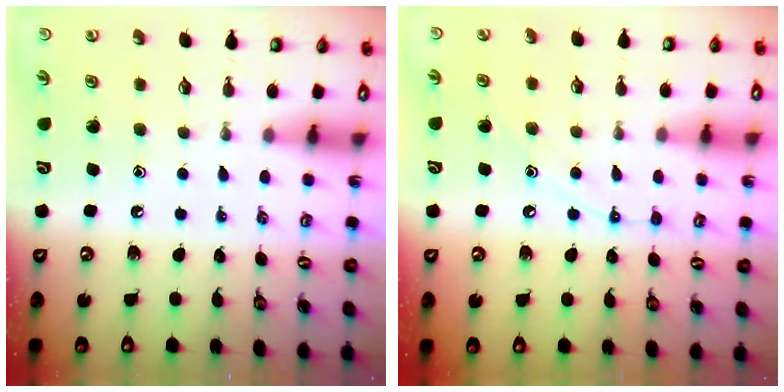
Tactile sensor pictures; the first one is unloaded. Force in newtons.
{"total": 7.0, "press": 6.9, "slide": 0.7}